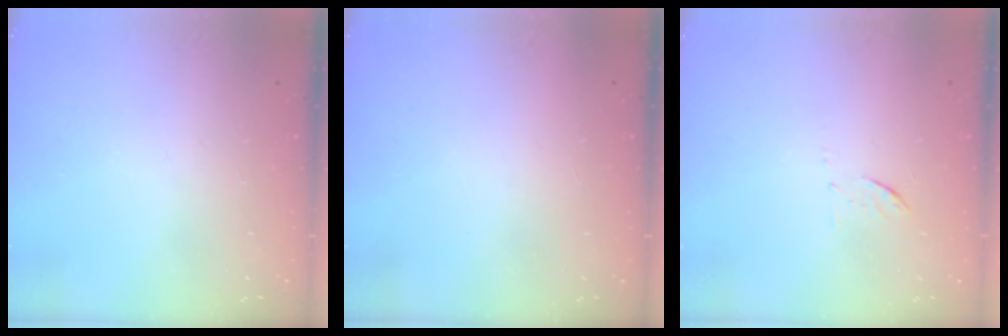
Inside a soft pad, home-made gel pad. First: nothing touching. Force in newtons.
{"total": 1.5, "press": 1.5, "slide": 0.1}
{"total": 6.0, "press": 6.0, "slide": 0.4}